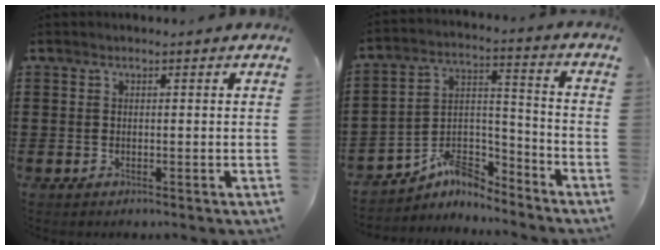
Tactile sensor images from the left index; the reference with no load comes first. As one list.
[{"total": 8.0, "force": [-7.1, 2.8, 2.3], "torque": [-0.046, 0.019, -0.139]}]